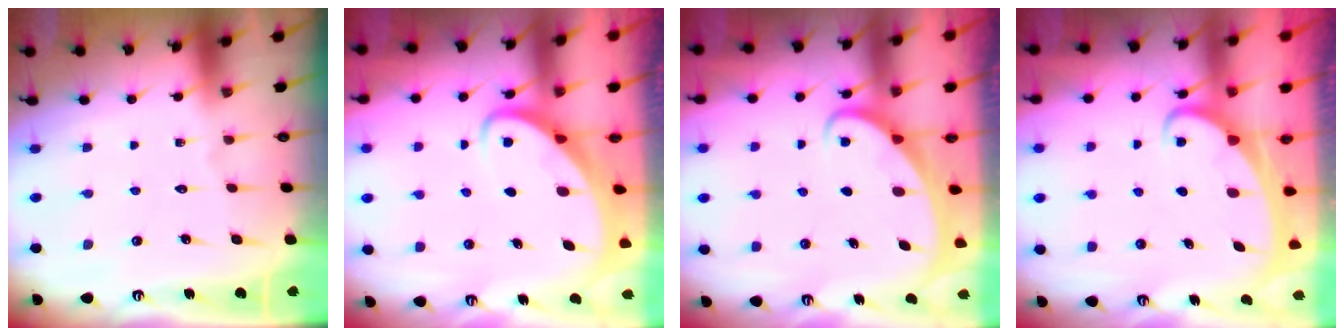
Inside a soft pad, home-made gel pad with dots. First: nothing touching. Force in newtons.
{"total": 3.2, "press": 3.1, "slide": 0.4}
{"total": 2.0, "press": 2.0, "slide": 0.2}
{"total": 2.2, "press": 2.2, "slide": 0.3}